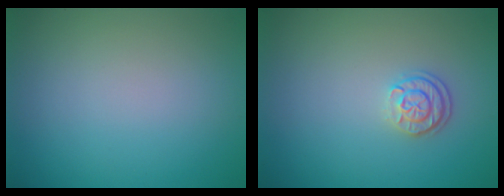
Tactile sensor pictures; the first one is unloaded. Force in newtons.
{"total": 1.8, "press": 1.5, "slide": 0.9}